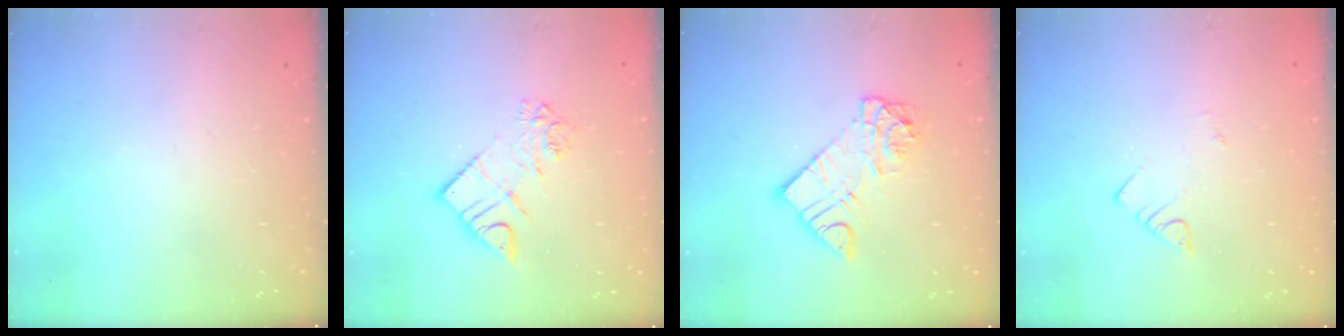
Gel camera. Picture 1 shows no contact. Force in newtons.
{"total": 9.8, "press": 9.8, "slide": 0.9}
{"total": 9.9, "press": 9.9, "slide": 1.0}
{"total": 2.1, "press": 2.1, "slide": 0.4}